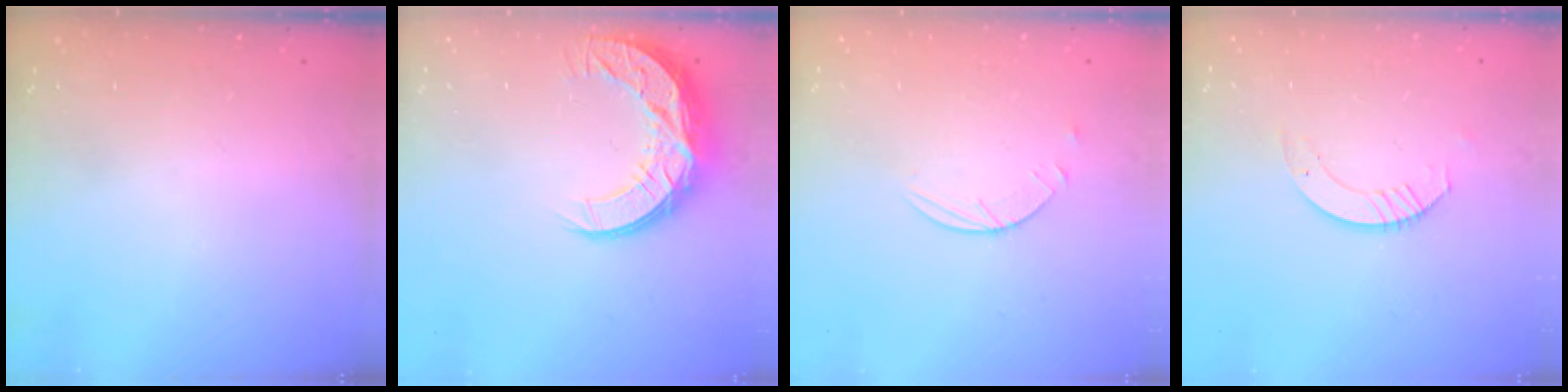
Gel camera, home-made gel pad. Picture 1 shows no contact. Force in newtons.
{"total": 12.6, "press": 12.6, "slide": 0.7}
{"total": 2.9, "press": 2.8, "slide": 0.3}
{"total": 3.2, "press": 3.2, "slide": 0.3}